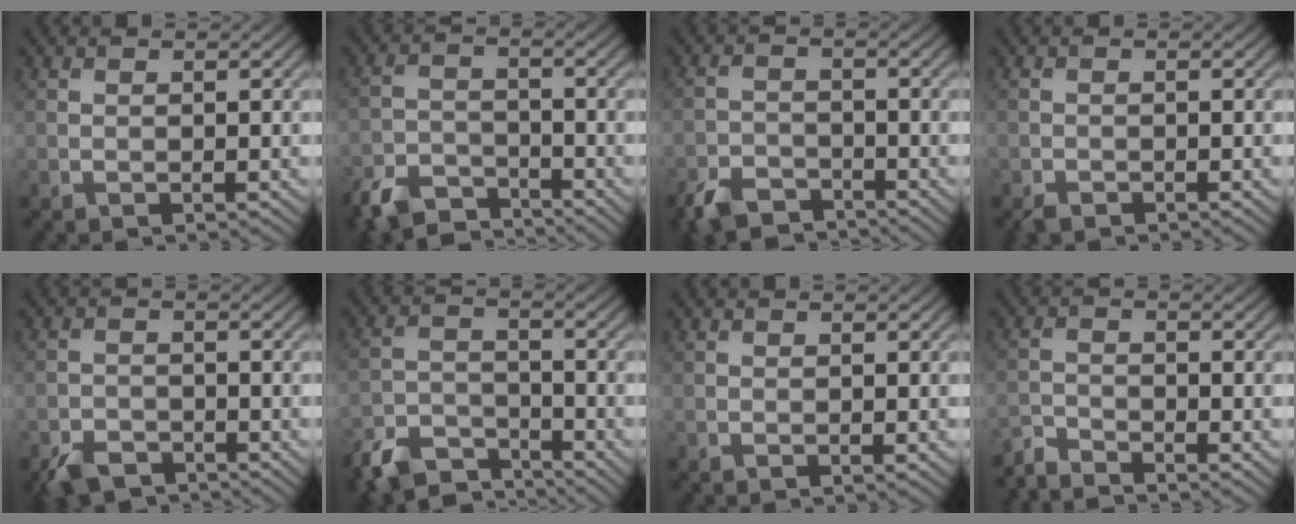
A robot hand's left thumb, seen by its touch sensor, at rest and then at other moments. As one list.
[{"total": 7.0, "force": [-5.9, 2.6, 2.6], "torque": [-0.054, -0.011, -0.124]}, {"total": 5.5, "force": [-4.4, 2.3, 2.3], "torque": [-0.044, -0.007, -0.092]}, {"total": 1.3, "force": [-1.1, 0.6, 0.4], "torque": [-0.007, -0.004, -0.024]}, {"total": 4.0, "force": [-3.1, 1.8, 1.6], "torque": [-0.031, -0.008, -0.064]}, {"total": 7.8, "force": [-6.5, 3.0, 3.1], "torque": [-0.065, -0.012, -0.133]}, {"total": 0.0}, {"total": 3.0, "force": [-3.0, 0.2, 0.5], "torque": [-0.011, -0.009, -0.070]}]